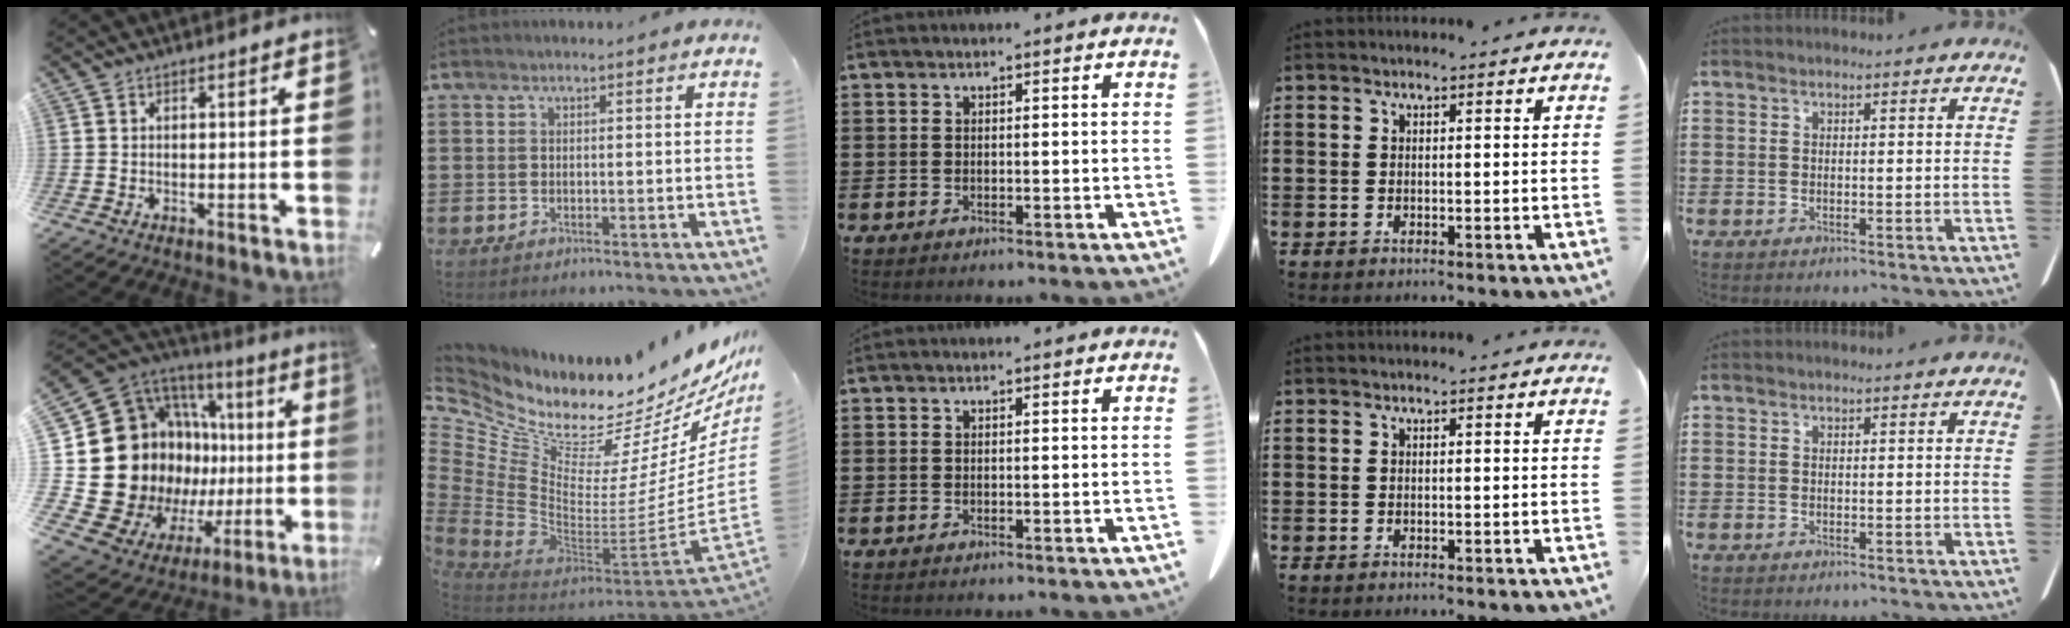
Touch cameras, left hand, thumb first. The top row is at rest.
{"thumb": {"total": 26.5, "force": [2.0, 19.0, 18.3], "torque": [-0.304, -0.084, 0.102]}, "index": {"total": 10.1, "force": [9.4, 1.6, 3.3], "torque": [-0.113, -0.116, 0.160]}}